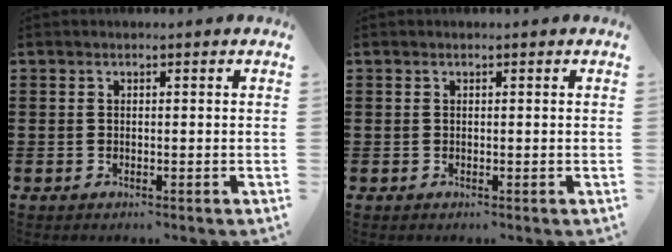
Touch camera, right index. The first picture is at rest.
{"total": 0.0}